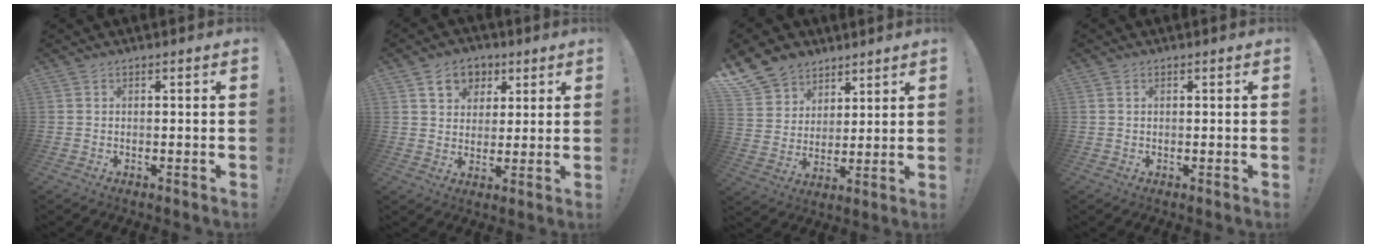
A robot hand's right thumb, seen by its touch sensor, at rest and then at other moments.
{"total": 9.4, "force": [4.6, 7.4, 3.3], "torque": [-0.044, -0.018, 0.090]}
{"total": 11.1, "force": [7.4, 7.9, 2.2], "torque": [-0.041, -0.055, 0.151]}
{"total": 0.8, "force": [0.4, 0.7, 0.3], "torque": [-0.004, 0.001, 0.006]}